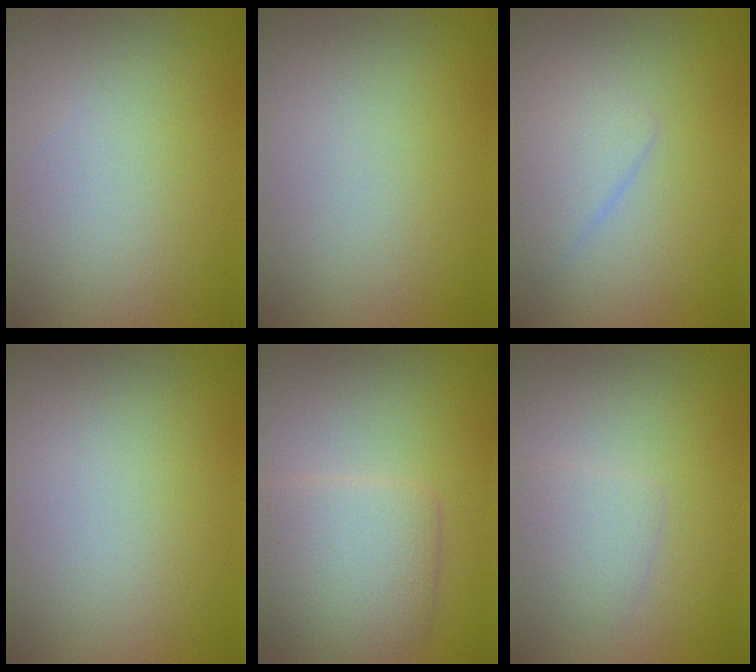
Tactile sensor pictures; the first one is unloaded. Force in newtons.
{"total": 0.0}
{"total": 2.6, "press": 2.6, "slide": 0.1}
{"total": 0.0}
{"total": 4.9, "press": 4.9, "slide": 0.4}
{"total": 1.9, "press": 1.9, "slide": 0.1}